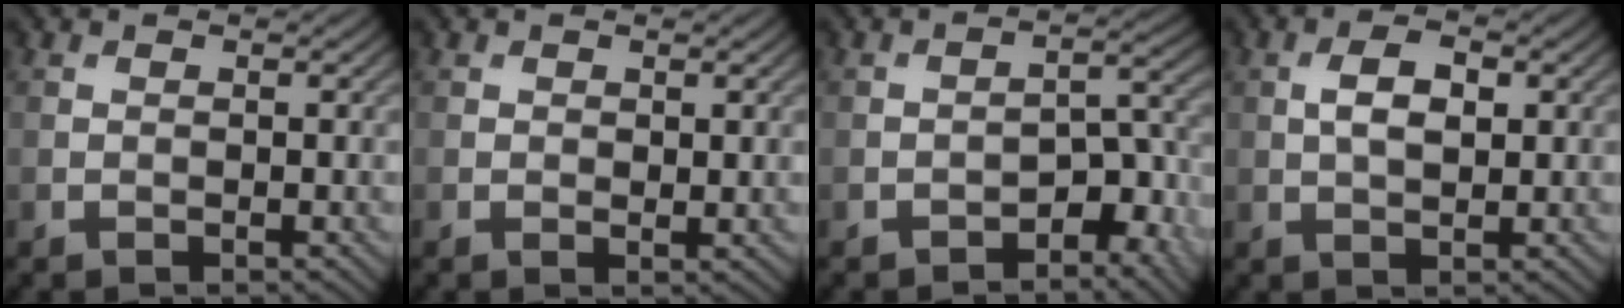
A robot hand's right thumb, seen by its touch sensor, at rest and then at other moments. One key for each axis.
{"total": 1.0, "fx": 0.5, "fy": 0.6, "fz": 0.6, "tx": -0.010, "ty": -0.004, "tz": 0.012}
{"total": 5.3, "fx": -3.2, "fy": 2.2, "fz": 3.6, "tx": -0.042, "ty": 0.013, "tz": -0.051}
{"total": 3.8, "fx": 0.8, "fy": 2.0, "fz": 3.2, "tx": -0.067, "ty": 0.002, "tz": 0.013}